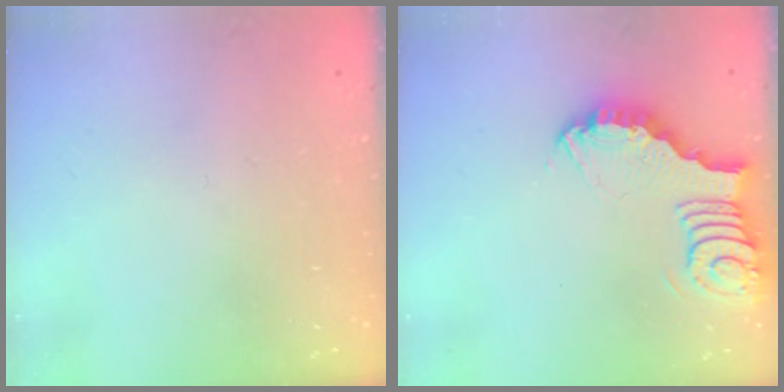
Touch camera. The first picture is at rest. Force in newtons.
{"total": 4.9, "press": 4.8, "slide": 0.3}